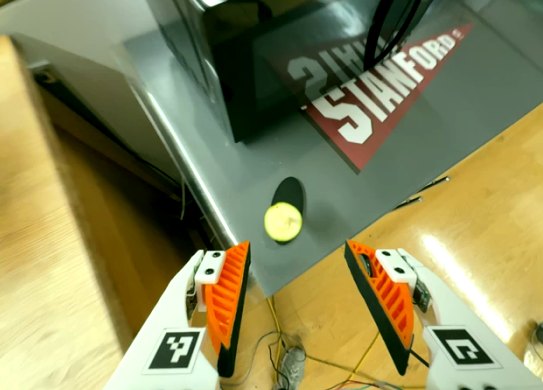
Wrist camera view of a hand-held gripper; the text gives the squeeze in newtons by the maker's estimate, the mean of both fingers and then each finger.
{"total": 1.0, "left": 1.5, "right": 0.4}